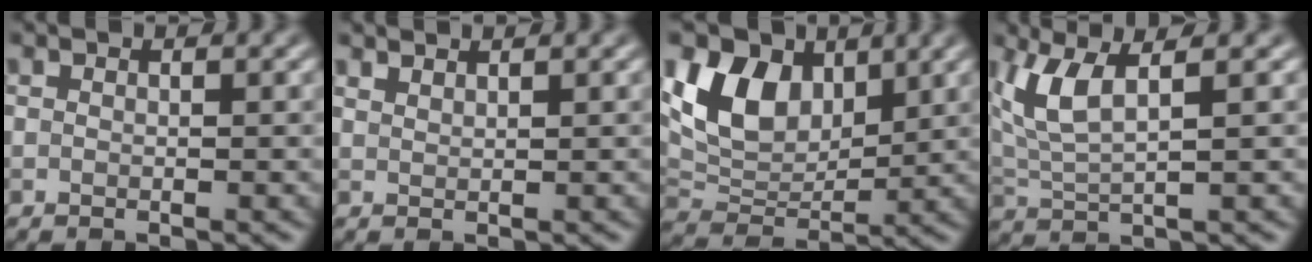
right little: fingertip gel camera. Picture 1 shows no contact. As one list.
[{"total": 1.2, "force": [1.2, 0.1, 0.3], "torque": [-0.001, -0.003, 0.019]}, {"total": 7.1, "force": [3.1, 4.7, 4.3], "torque": [-0.082, -0.005, 0.055]}, {"total": 5.0, "force": [2.1, 1.5, 4.3], "torque": [-0.106, 0.004, 0.047]}]